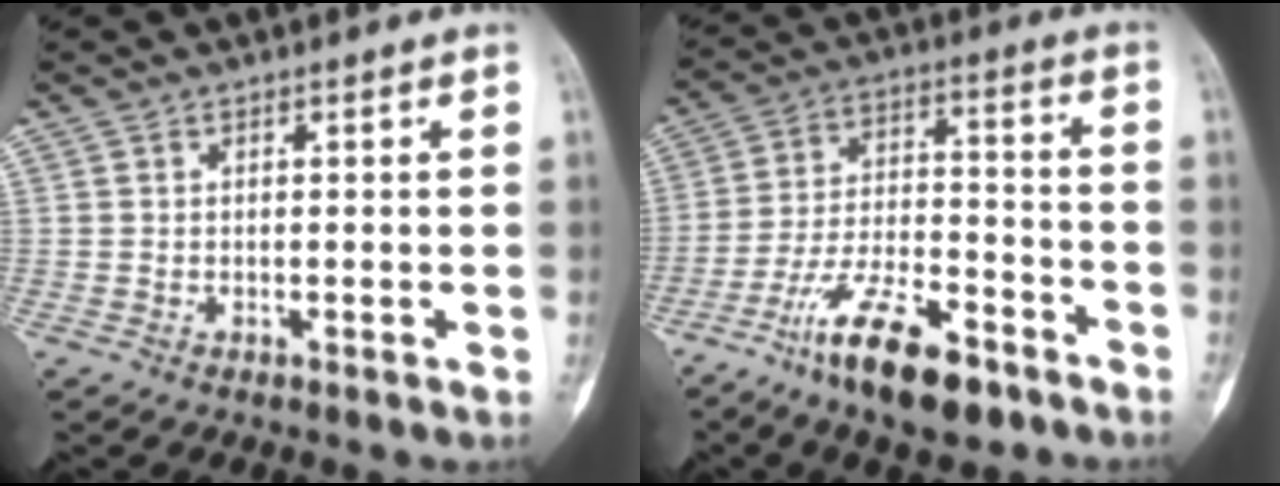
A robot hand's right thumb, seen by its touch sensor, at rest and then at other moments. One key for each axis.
{"total": 15.3, "fx": -10.0, "fy": 5.5, "fz": 10.2, "tx": -0.173, "ty": 0.063, "tz": -0.179}